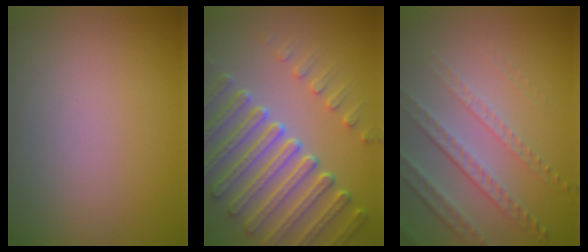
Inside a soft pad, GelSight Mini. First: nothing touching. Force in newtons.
{"total": 7.3, "press": 5.5, "slide": 4.8}
{"total": 3.5, "press": 3.1, "slide": 1.7}